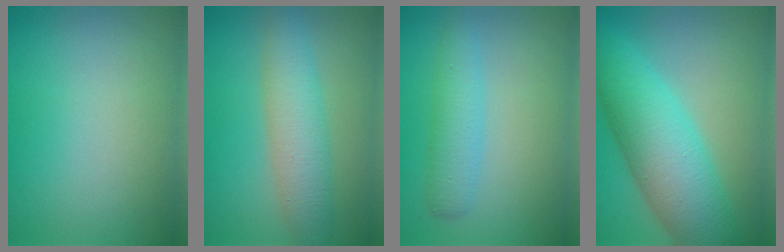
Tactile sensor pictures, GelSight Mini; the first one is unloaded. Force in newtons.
{"total": 4.8, "press": 4.8, "slide": 0.1}
{"total": 2.9, "press": 2.9, "slide": 0.1}
{"total": 9.0, "press": 9.0, "slide": 0.1}